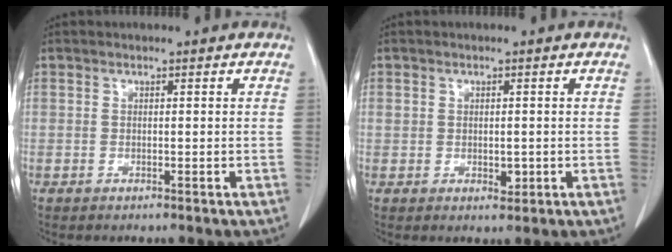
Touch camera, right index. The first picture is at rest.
{"total": 2.3, "force": [-0.2, 1.6, 1.7], "torque": [-0.026, 0.001, 0.004]}